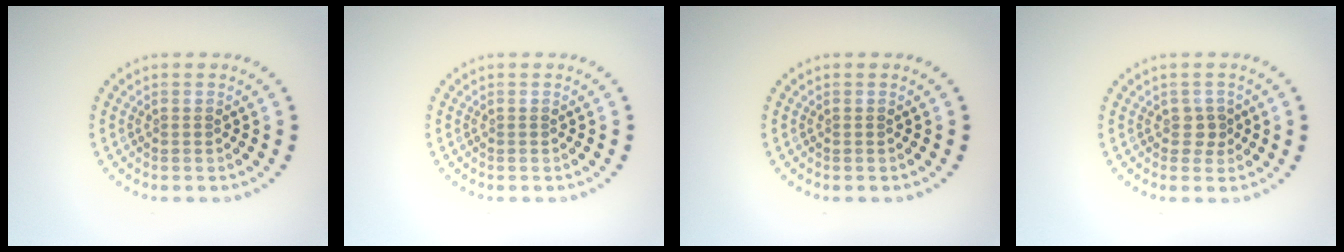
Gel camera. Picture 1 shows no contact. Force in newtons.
{"total": 0.0}
{"total": 0.0}
{"total": 1.2, "press": 1.0, "slide": 0.7}